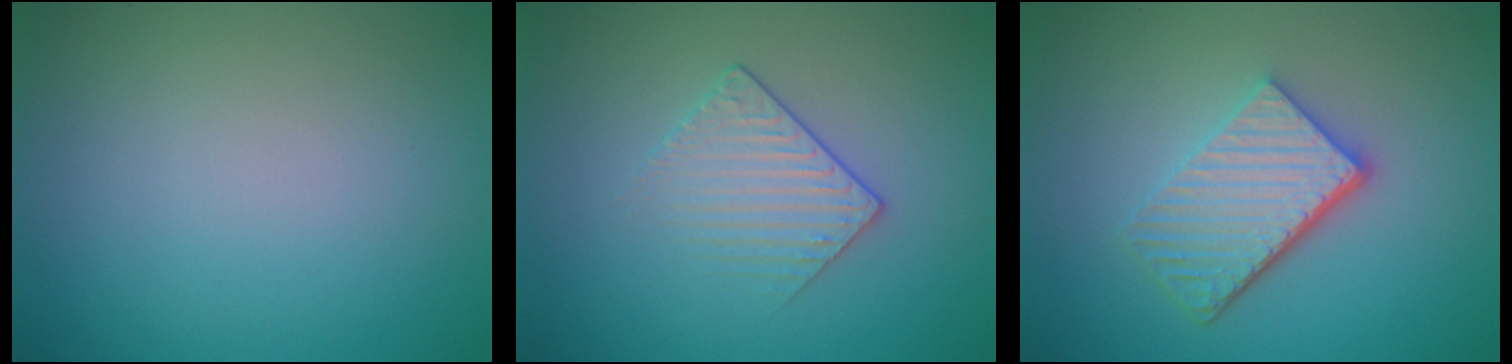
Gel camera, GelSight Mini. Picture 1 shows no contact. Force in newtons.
{"total": 1.9, "press": 1.6, "slide": 1.0}
{"total": 5.2, "press": 3.8, "slide": 3.5}